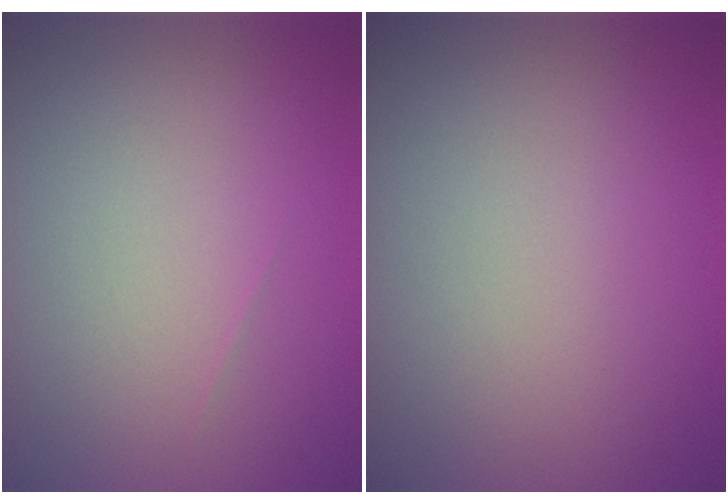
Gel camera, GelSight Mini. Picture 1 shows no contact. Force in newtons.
{"total": 0.0}